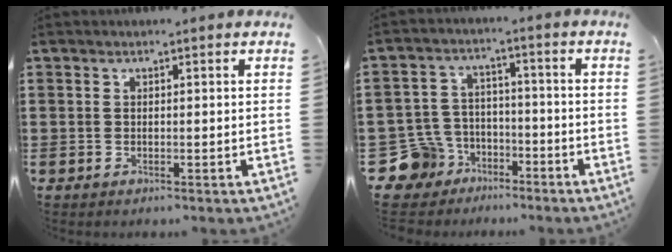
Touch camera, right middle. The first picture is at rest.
{"total": 8.6, "force": [-5.6, 6.1, 2.2], "torque": [-0.094, 0.011, -0.112]}